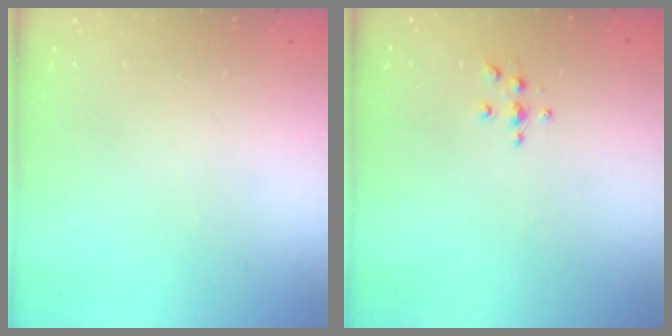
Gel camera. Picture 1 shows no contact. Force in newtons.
{"total": 4.6, "press": 4.5, "slide": 0.5}